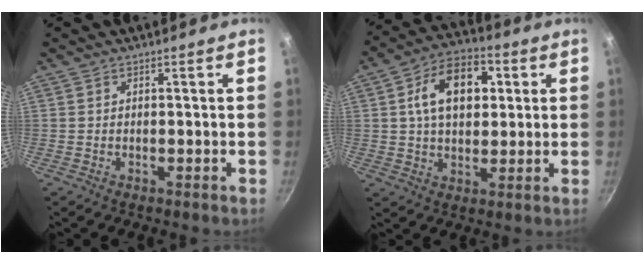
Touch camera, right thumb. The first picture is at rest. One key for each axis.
{"total": 13.8, "fx": 3.1, "fy": 9.1, "fz": 9.9, "tx": -0.128, "ty": 0.012, "tz": 0.040}